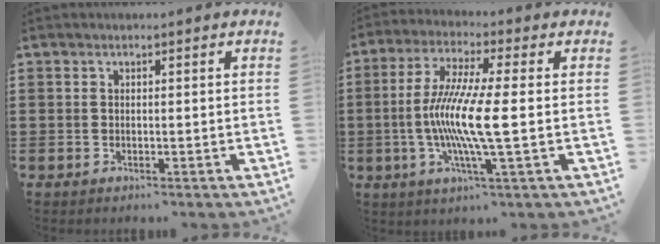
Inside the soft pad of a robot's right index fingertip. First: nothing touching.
{"total": 10.1, "force": [-1.2, 0.2, 10.0], "torque": [-0.206, -0.018, -0.030]}